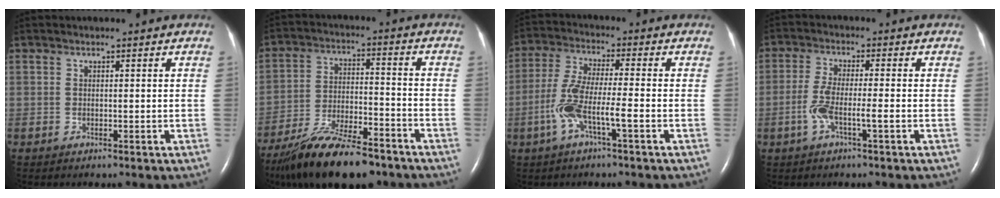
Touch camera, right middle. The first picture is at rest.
{"total": 16.1, "force": [-12.7, 3.7, 9.1], "torque": [-0.165, -0.015, -0.218]}
{"total": 7.9, "force": [-2.8, 0.6, 7.4], "torque": [-0.159, 0.007, -0.060]}
{"total": 4.9, "force": [-1.7, 0.3, 4.6], "torque": [-0.099, 0.003, -0.035]}